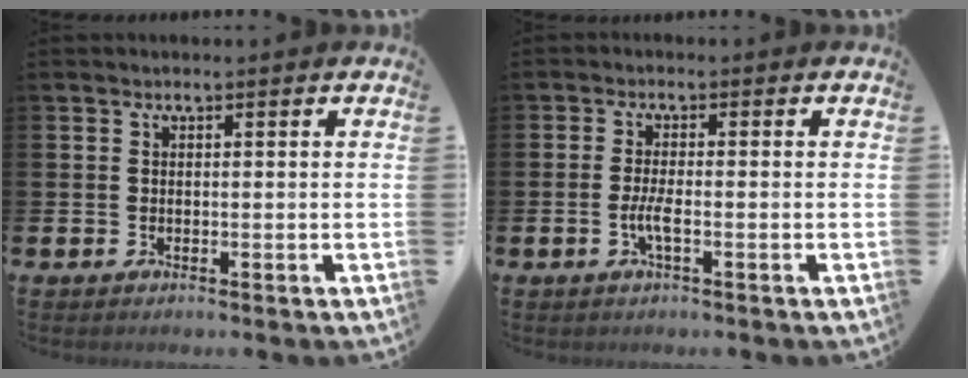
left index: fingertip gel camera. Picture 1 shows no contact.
{"total": 2.4, "force": [-0.8, 0.5, 2.2], "torque": [-0.050, -0.001, -0.016]}